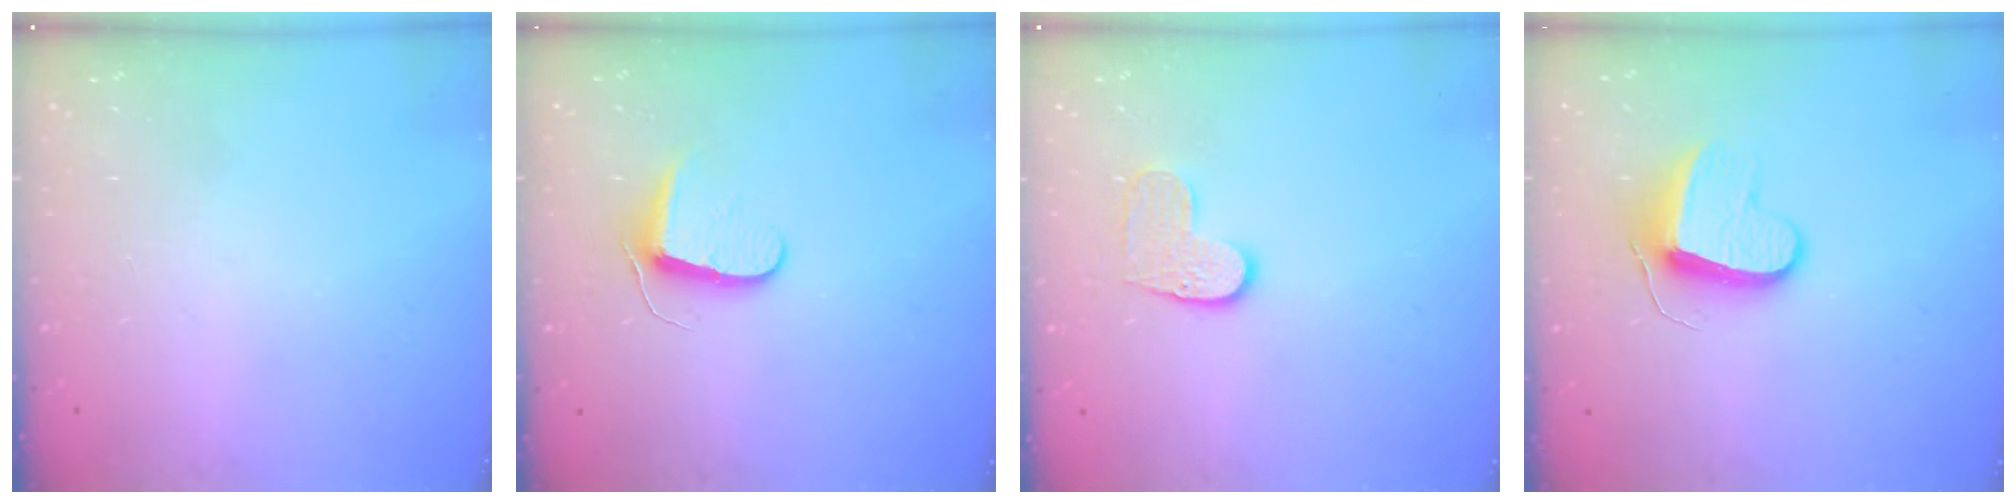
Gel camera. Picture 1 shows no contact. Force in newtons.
{"total": 7.2, "press": 7.2, "slide": 0.7}
{"total": 6.1, "press": 6.1, "slide": 0.4}
{"total": 9.9, "press": 9.8, "slide": 0.6}